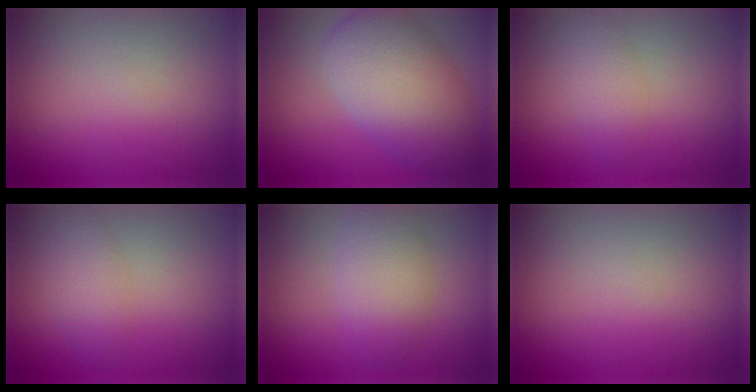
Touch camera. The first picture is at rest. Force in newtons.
{"total": 8.2, "press": 8.2, "slide": 0.2}
{"total": 2.2, "press": 2.2, "slide": 0.1}
{"total": 2.5, "press": 2.5, "slide": 0.1}
{"total": 4.0, "press": 4.0, "slide": 0.1}
{"total": 0.0}